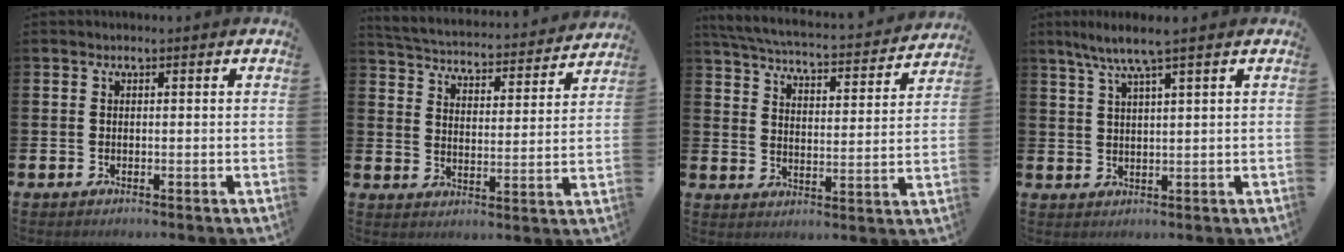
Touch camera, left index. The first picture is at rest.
{"total": 4.4, "force": [4.3, 0.7, 0.6], "torque": [-0.038, -0.041, 0.068]}
{"total": 5.0, "force": [4.8, 0.5, 1.5], "torque": [-0.054, -0.040, 0.076]}
{"total": 5.1, "force": [3.8, -0.3, 3.3], "torque": [-0.079, -0.005, 0.066]}